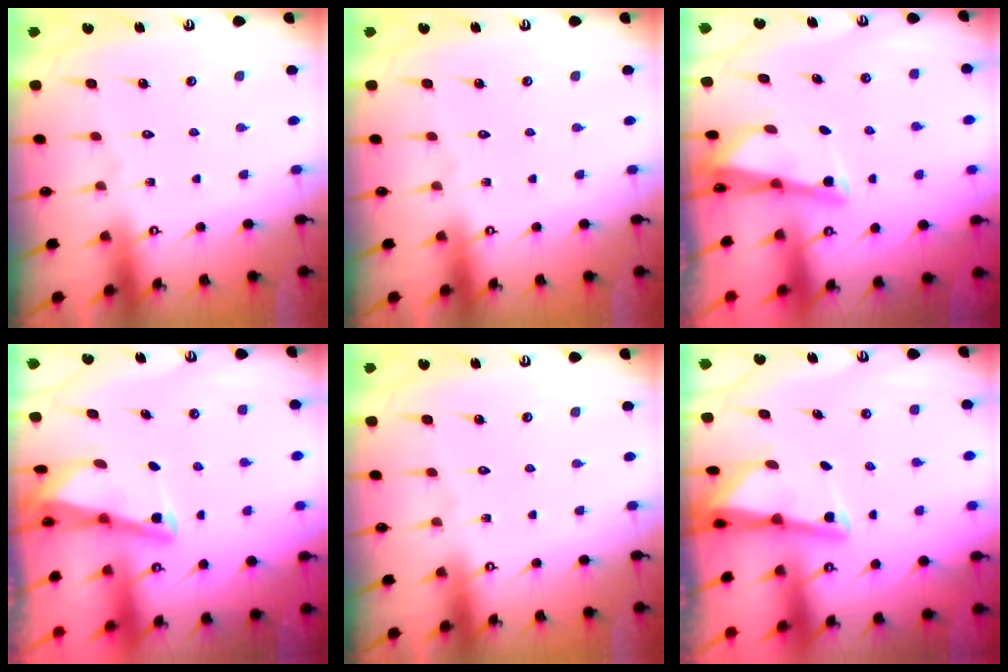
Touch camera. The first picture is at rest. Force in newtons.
{"total": 0.0}
{"total": 2.5, "press": 2.5, "slide": 0.1}
{"total": 2.8, "press": 2.8, "slide": 0.4}
{"total": 0.0}
{"total": 2.9, "press": 2.8, "slide": 0.3}